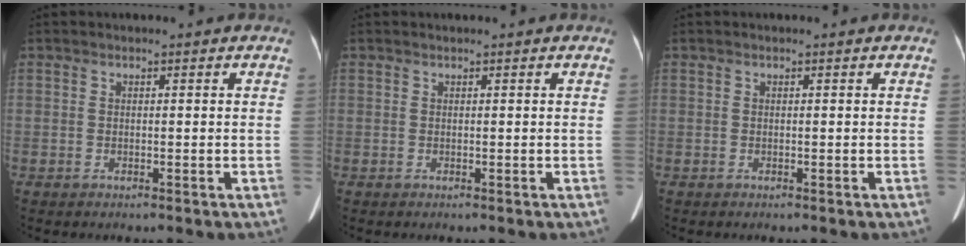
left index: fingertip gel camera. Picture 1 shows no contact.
{"total": 0.0}
{"total": 0.0}